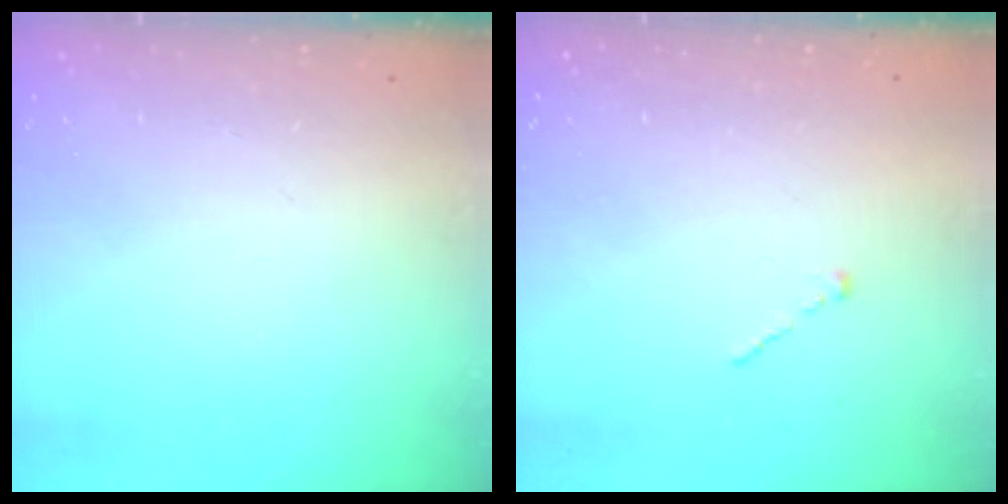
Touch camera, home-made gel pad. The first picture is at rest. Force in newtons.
{"total": 0.0}